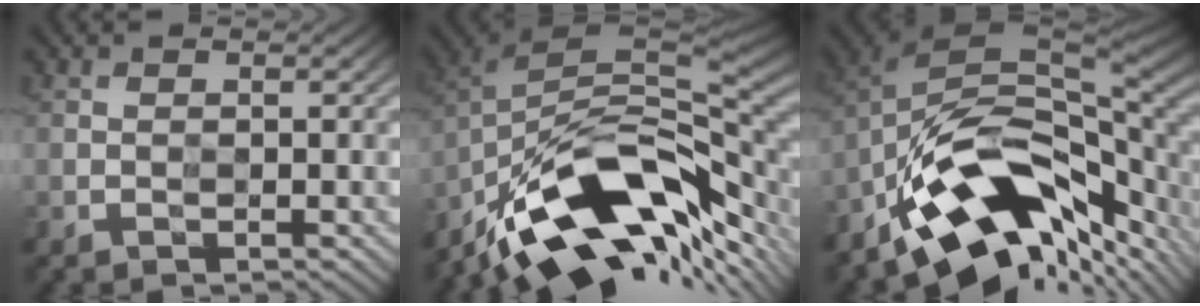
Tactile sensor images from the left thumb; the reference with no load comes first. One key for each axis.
{"total": 14.9, "fx": -8.8, "fy": 5.7, "fz": 10.6, "tx": -0.201, "ty": 0.004, "tz": -0.165}
{"total": 14.2, "fx": -7.8, "fy": 5.6, "fz": 10.5, "tx": -0.183, "ty": 0.012, "tz": -0.146}